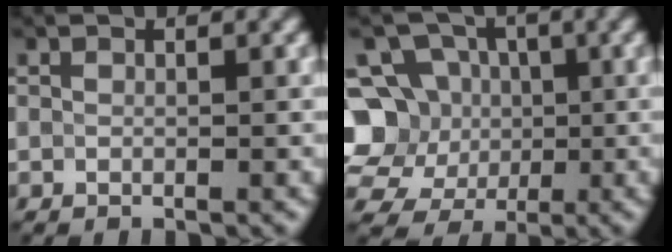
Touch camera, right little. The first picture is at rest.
{"total": 8.0, "force": [-0.4, 7.3, 3.0], "torque": [-0.056, 0.010, -0.041]}